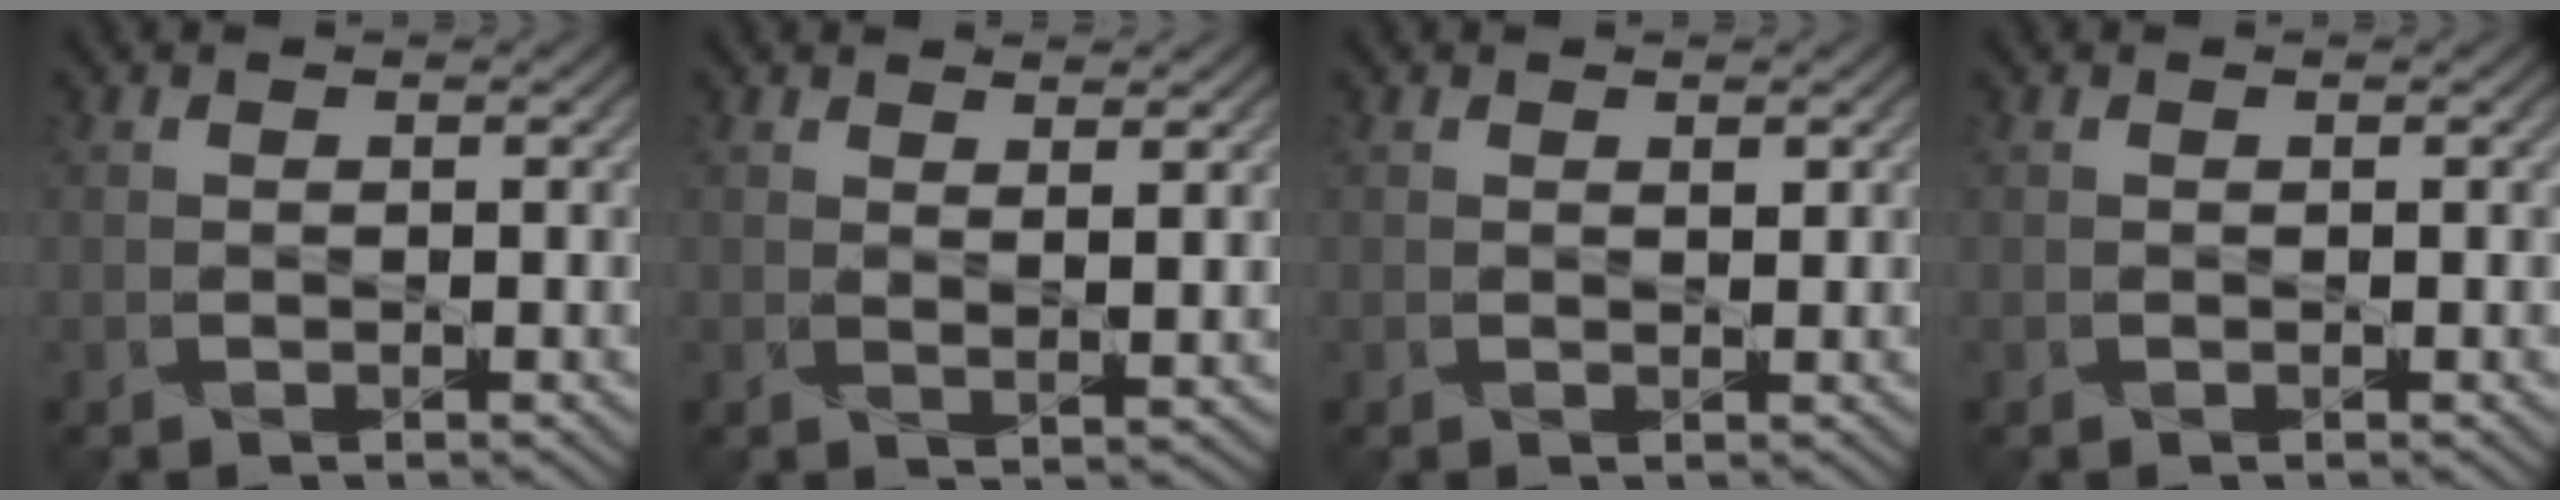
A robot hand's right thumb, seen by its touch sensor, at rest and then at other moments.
{"total": 2.6, "force": [2.2, 0.1, 1.4], "torque": [-0.027, -0.001, 0.047]}
{"total": 1.0, "force": [0.9, 0.3, 0.4], "torque": [-0.005, 0.003, 0.019]}
{"total": 0.0}